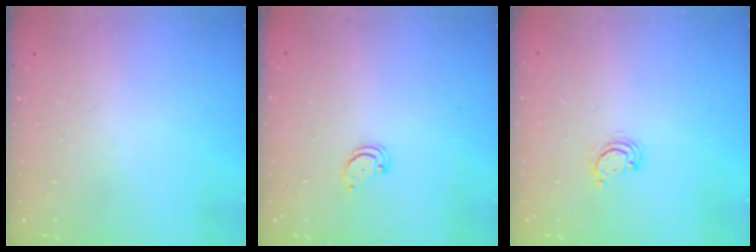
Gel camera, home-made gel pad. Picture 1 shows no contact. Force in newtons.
{"total": 2.5, "press": 2.5, "slide": 0.3}
{"total": 3.0, "press": 3.0, "slide": 0.2}